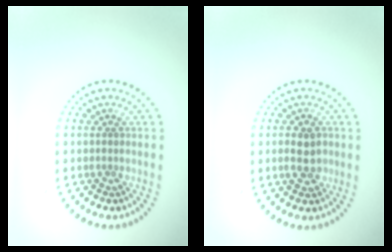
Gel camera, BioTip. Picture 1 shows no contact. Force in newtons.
{"total": 2.7, "press": 2.7, "slide": 0.4}